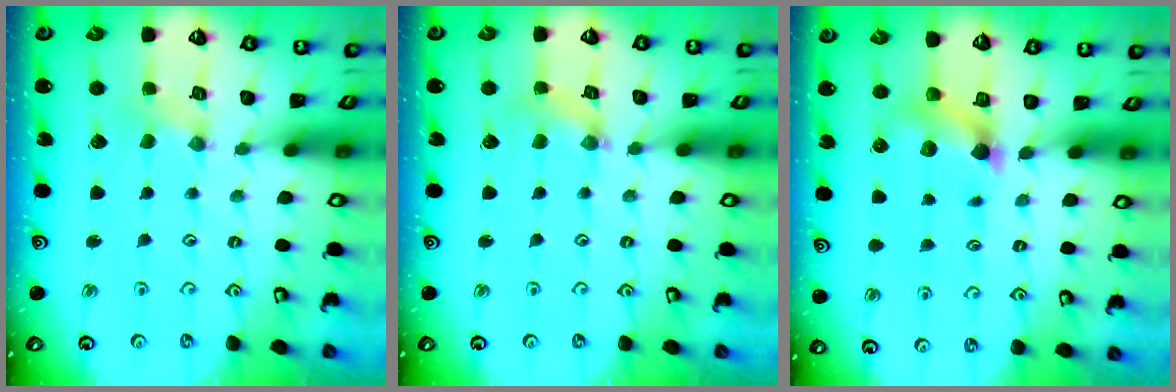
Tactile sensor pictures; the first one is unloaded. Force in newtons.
{"total": 2.8, "press": 2.8, "slide": 0.3}
{"total": 7.2, "press": 7.1, "slide": 1.0}